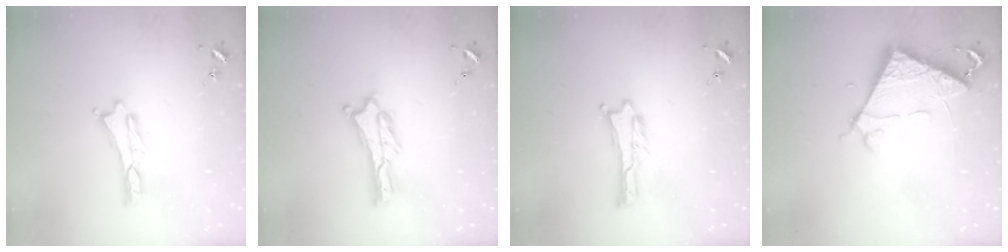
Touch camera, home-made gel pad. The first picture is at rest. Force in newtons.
{"total": 1.3, "press": 1.3, "slide": 0.3}
{"total": 0.0}
{"total": 7.1, "press": 7.0, "slide": 0.5}